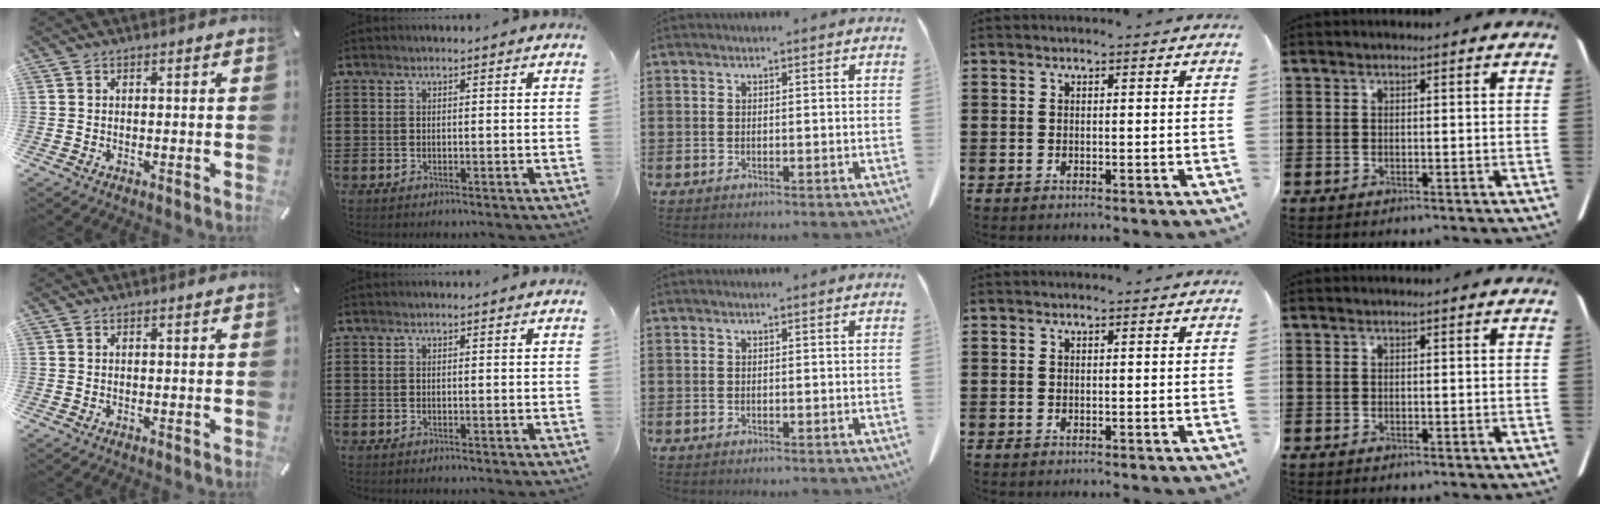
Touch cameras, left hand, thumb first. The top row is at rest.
{}